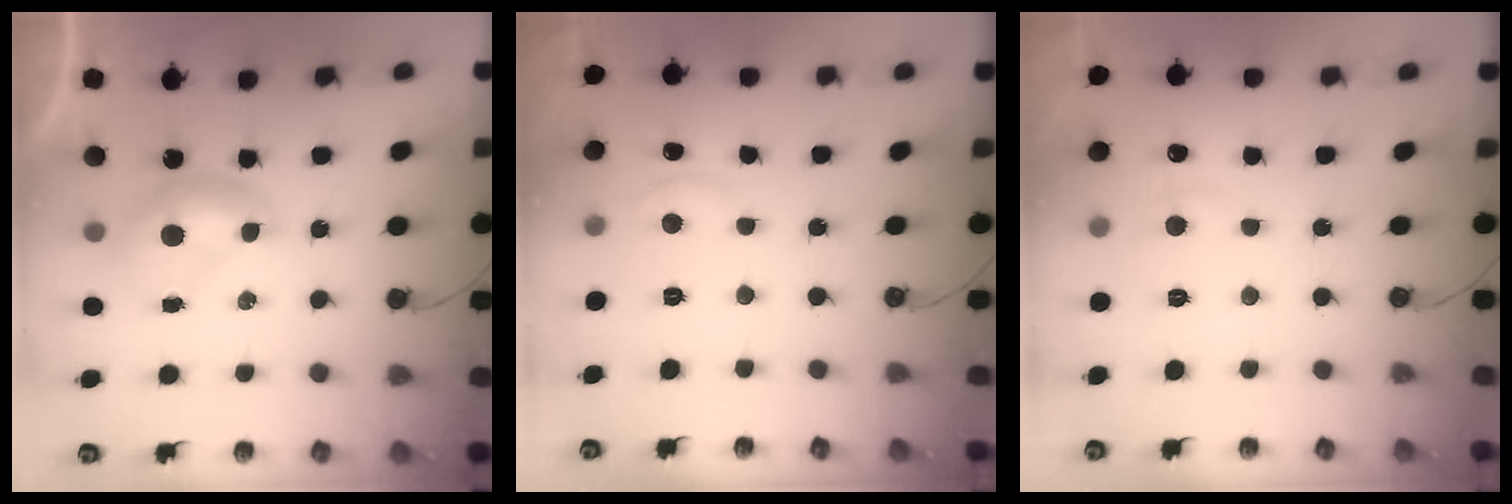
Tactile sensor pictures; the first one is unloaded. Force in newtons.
{"total": 3.0, "press": 2.9, "slide": 0.4}
{"total": 1.2, "press": 0.8, "slide": 0.8}